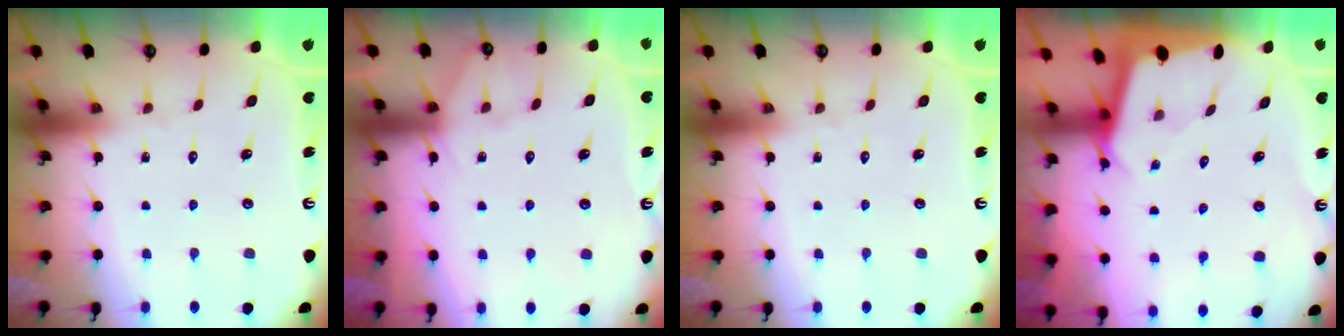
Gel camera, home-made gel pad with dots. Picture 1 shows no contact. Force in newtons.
{"total": 4.7, "press": 4.7, "slide": 0.6}
{"total": 0.0}
{"total": 2.3, "press": 2.3, "slide": 0.1}